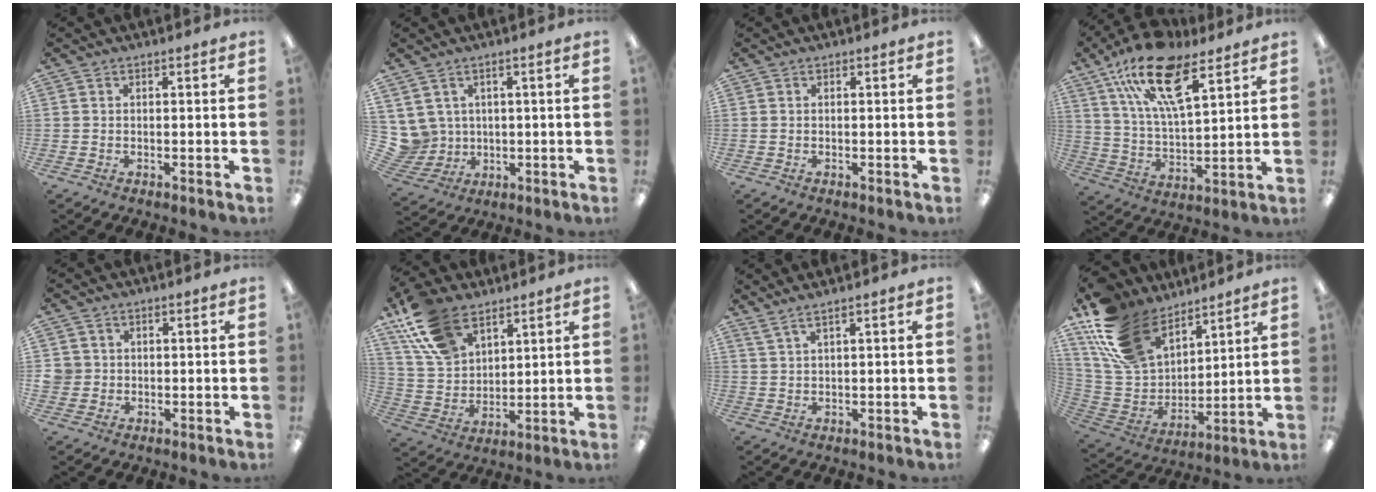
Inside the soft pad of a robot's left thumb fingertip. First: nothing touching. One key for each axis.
{"total": 6.5, "fx": 2.3, "fy": 6.0, "fz": 0.9, "tx": -0.056, "ty": -0.004, "tz": 0.052}
{"total": 0.0}
{"total": 19.9, "fx": 11.6, "fy": 8.2, "fz": 14.0, "tx": -0.249, "ty": -0.043, "tz": 0.204}
{"total": 3.4, "fx": 0.2, "fy": 3.4, "fz": 0.4, "tx": -0.013, "ty": 0.006, "tz": 0.005}
{"total": 16.8, "fx": 10.7, "fy": 9.5, "fz": 8.7, "tx": -0.198, "ty": -0.029, "tz": 0.207}
{"total": 2.5, "fx": 1.9, "fy": 0.0, "fz": 1.6, "tx": -0.037, "ty": -0.002, "tz": 0.034}
{"total": 19.9, "fx": 13.4, "fy": 11.6, "fz": 9.3, "tx": -0.223, "ty": -0.063, "tz": 0.257}